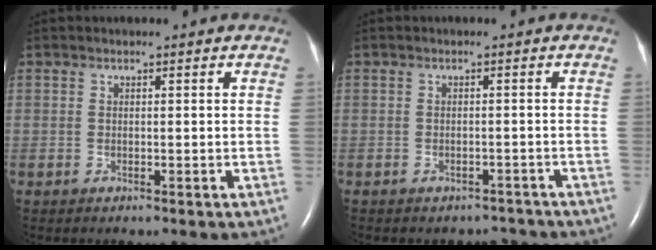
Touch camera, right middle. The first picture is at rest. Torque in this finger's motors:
{"motor_torque": [-0.01, 0.00, -0.01, -0.01]}